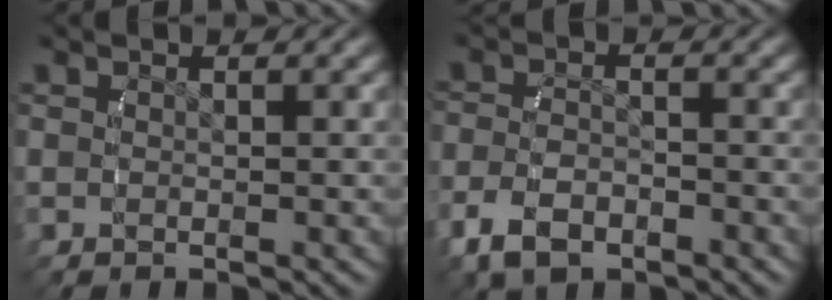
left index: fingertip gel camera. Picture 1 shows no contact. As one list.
[{"total": 4.1, "force": [-2.2, 2.6, 2.3], "torque": [-0.053, -0.012, -0.028]}]